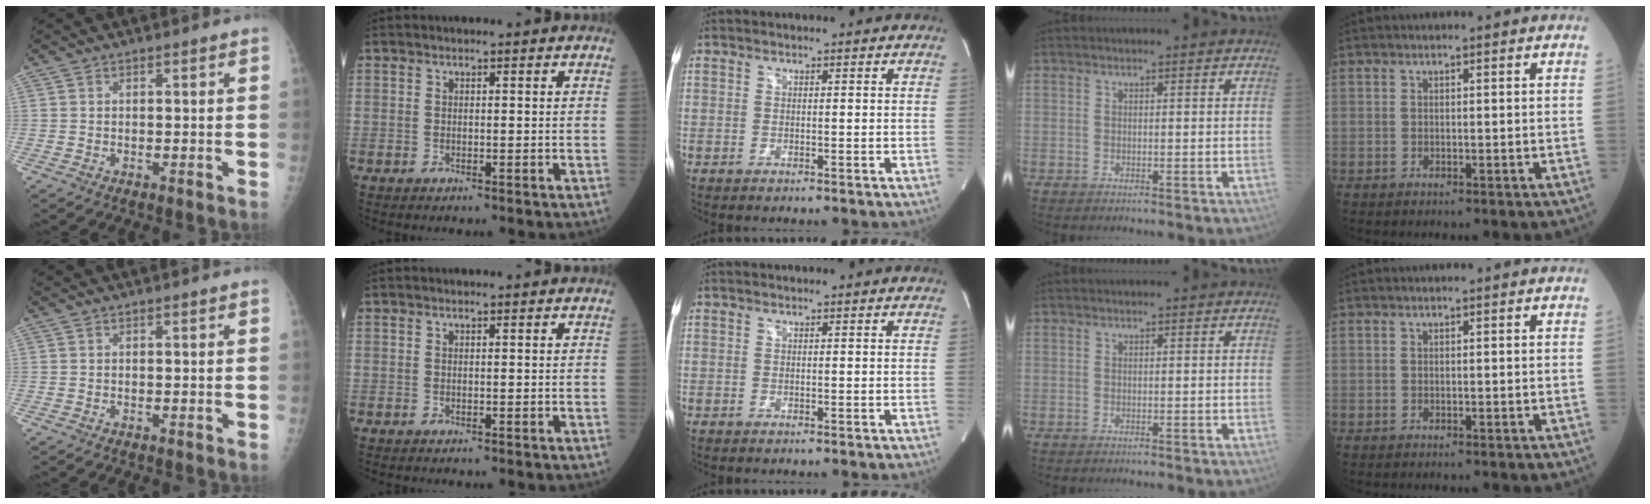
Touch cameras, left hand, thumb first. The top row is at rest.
{}